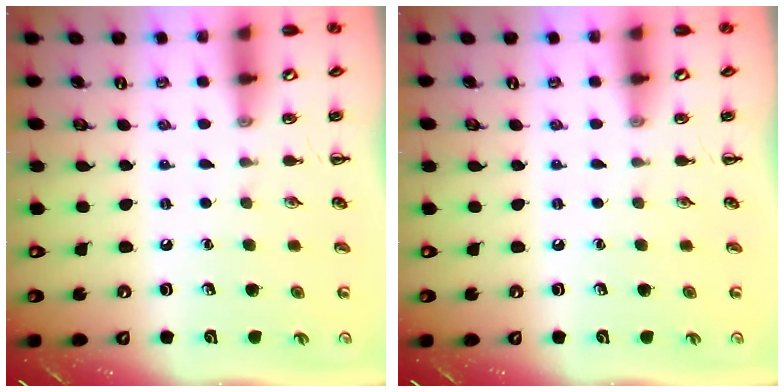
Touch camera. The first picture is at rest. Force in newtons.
{"total": 0.0}